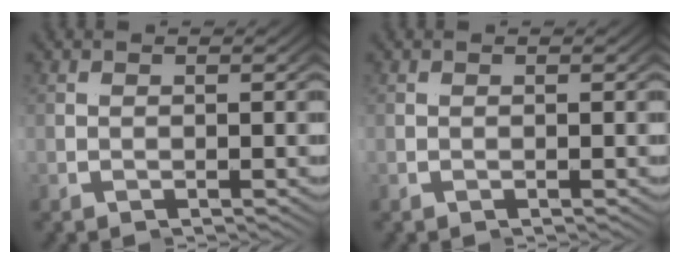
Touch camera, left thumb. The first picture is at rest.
{"total": 0.0}